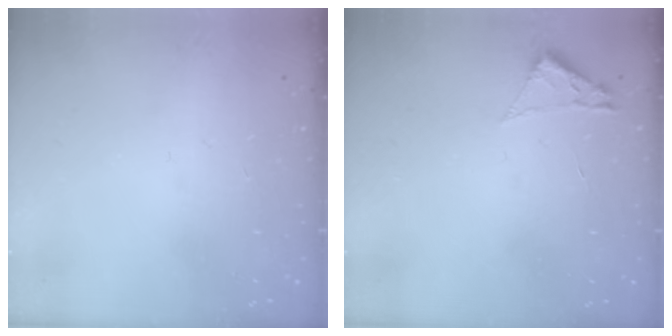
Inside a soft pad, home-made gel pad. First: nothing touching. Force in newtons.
{"total": 1.8, "press": 1.8, "slide": 0.2}